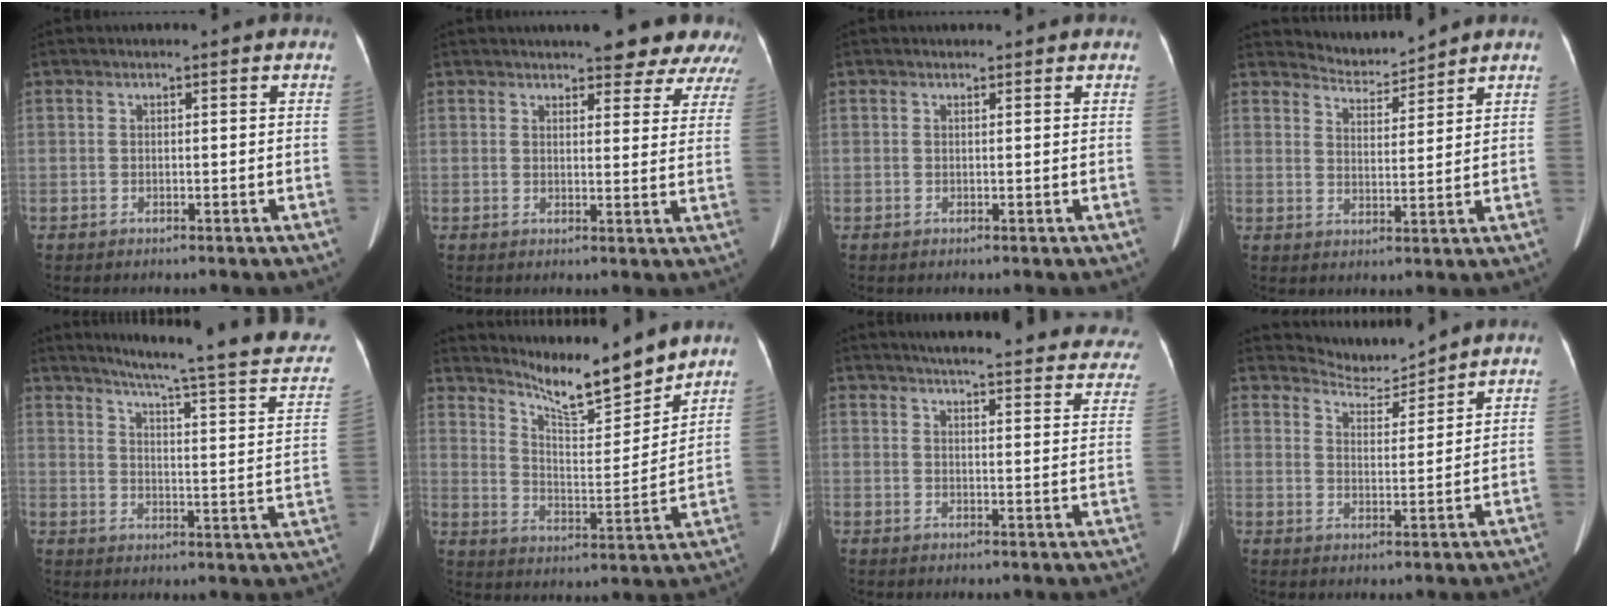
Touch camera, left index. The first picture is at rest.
{"total": 15.1, "force": [13.8, 2.9, 5.3], "torque": [-0.039, -0.029, 0.139]}
{"total": 0.9, "force": [0.8, 0.3, 0.2], "torque": [-0.012, 0.004, 0.008]}
{"total": 4.2, "force": [4.1, -0.3, -0.8], "torque": [0.007, -0.002, 0.077]}
{"total": 22.7, "force": [19.8, 0.2, 11.0], "torque": [-0.147, -0.059, 0.236]}
{"total": 11.5, "force": [10.9, 0.5, 3.7], "torque": [-0.077, -0.014, 0.182]}
{"total": 28.3, "force": [25.9, 4.5, 10.5], "torque": [-0.139, -0.060, 0.288]}
{"total": 4.8, "force": [4.7, -0.3, -0.9], "torque": [0.008, -0.006, 0.087]}